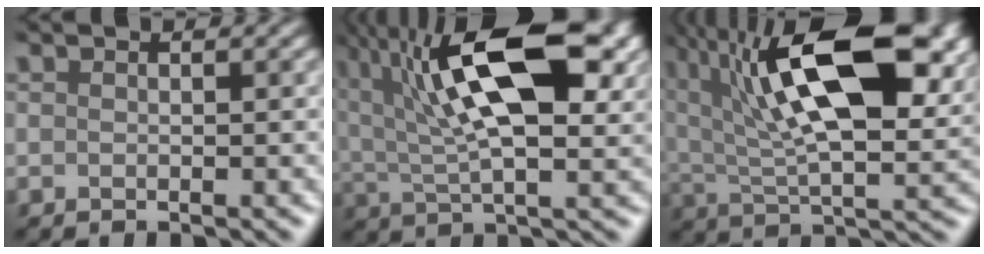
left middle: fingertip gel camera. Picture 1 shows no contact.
{"total": 12.2, "force": [4.8, 5.1, 9.9], "torque": [-0.184, 0.013, 0.075]}
{"total": 13.9, "force": [5.9, 6.3, 10.9], "torque": [-0.206, 0.004, 0.104]}